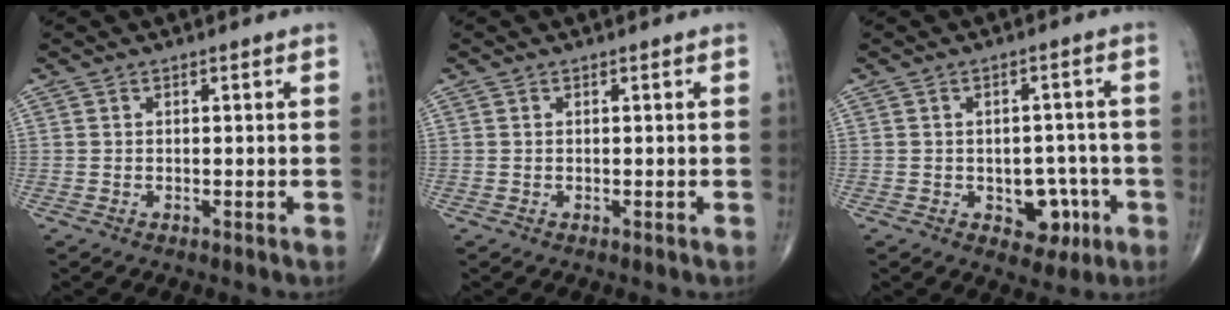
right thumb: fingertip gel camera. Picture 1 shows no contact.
{"total": 0.0}
{"total": 6.9, "force": [-2.4, 4.8, 4.3], "torque": [-0.016, 0.020, -0.022]}